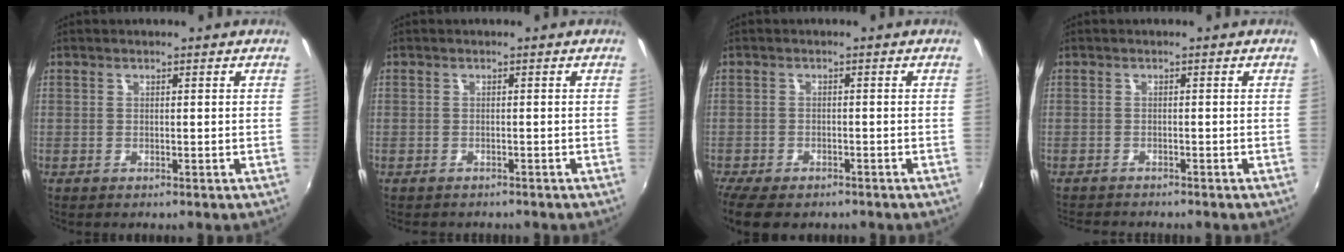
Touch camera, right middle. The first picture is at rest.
{"total": 1.6, "force": [-1.2, 1.0, 0.1], "torque": [-0.009, -0.002, -0.019]}
{"total": 8.8, "force": [-6.9, 3.4, 4.3], "torque": [-0.110, -0.036, -0.120]}
{"total": 4.2, "force": [-4.0, 0.6, 1.1], "torque": [-0.032, -0.018, -0.068]}